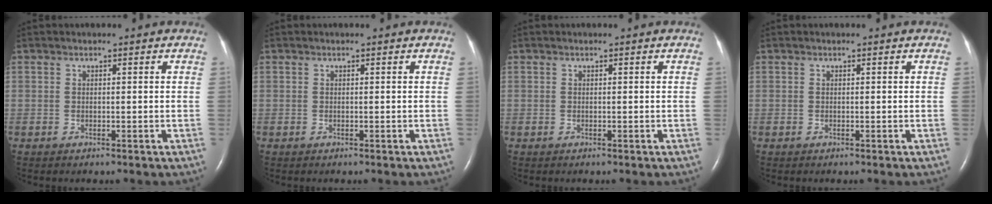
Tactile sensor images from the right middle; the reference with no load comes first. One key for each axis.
{"total": 0.0}
{"total": 0.0}
{"total": 0.0}